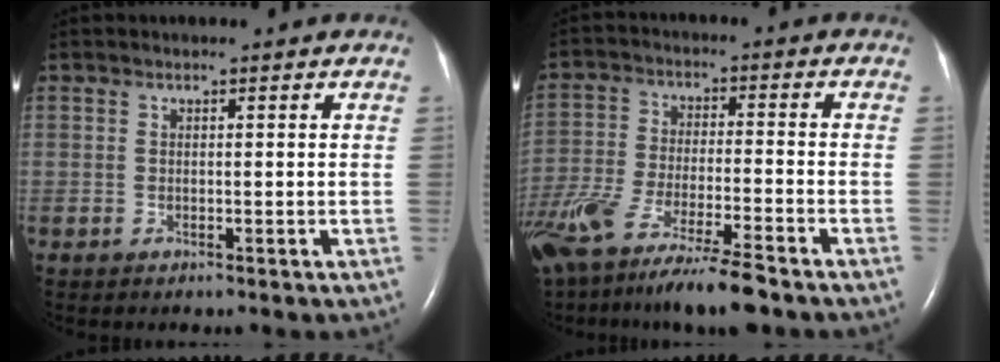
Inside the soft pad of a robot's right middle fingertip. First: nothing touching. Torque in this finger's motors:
{"motor_torque": [1.09, -1.04, 0.29, 0.11]}